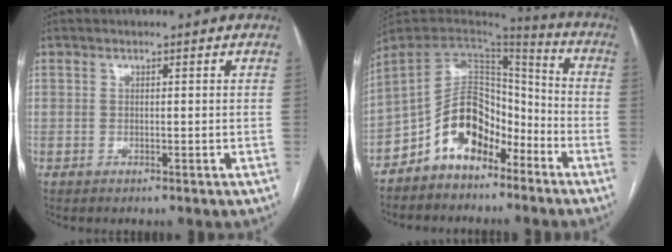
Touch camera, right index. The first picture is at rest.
{"total": 11.7, "force": [-7.8, 6.5, 5.9], "torque": [-0.110, 0.038, -0.146]}